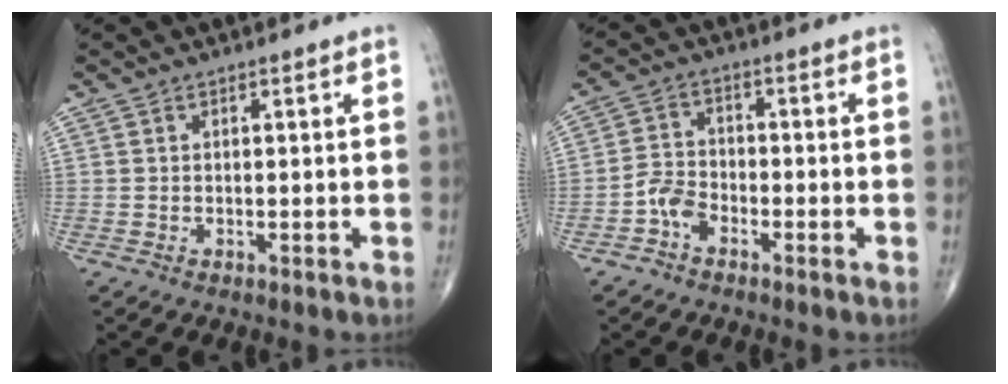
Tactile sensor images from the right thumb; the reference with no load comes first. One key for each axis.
{"total": 4.2, "fx": -2.6, "fy": 2.4, "fz": 2.1, "tx": -0.025, "ty": 0.017, "tz": -0.059}